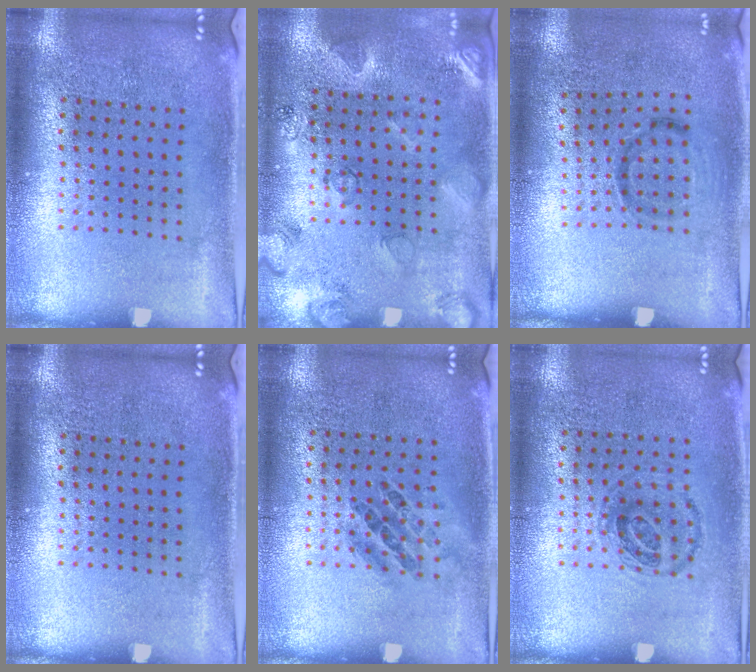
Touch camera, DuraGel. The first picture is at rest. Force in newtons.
{"total": 2.1, "press": 2.0, "slide": 0.8}
{"total": 1.0, "press": 0.6, "slide": 0.8}
{"total": 0.0}
{"total": 0.9, "press": 0.7, "slide": 0.6}
{"total": 0.9, "press": 0.8, "slide": 0.5}